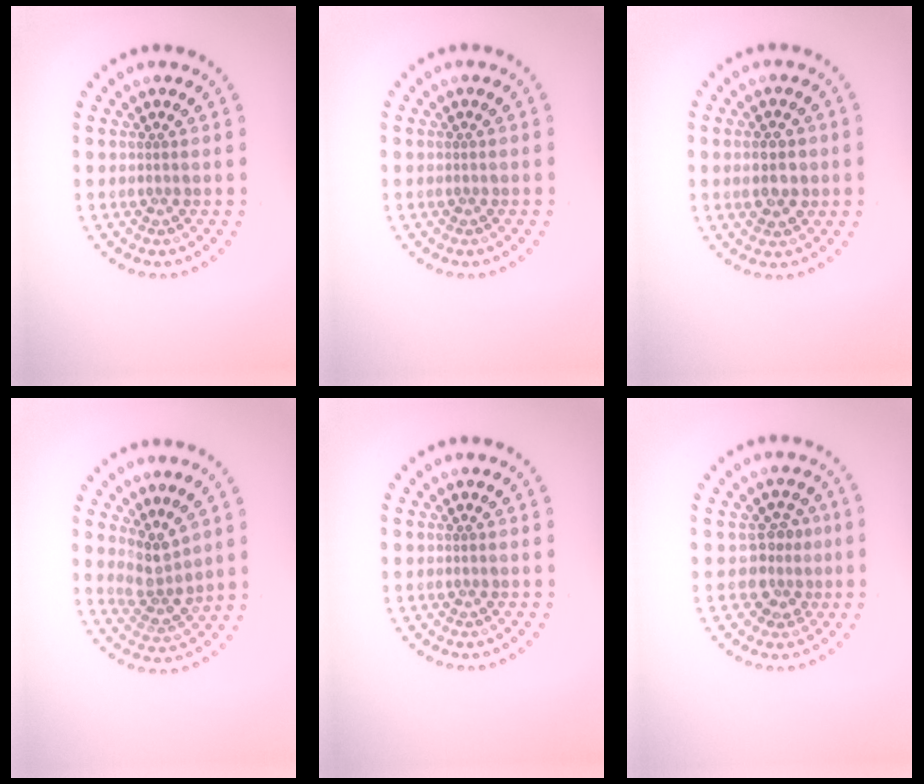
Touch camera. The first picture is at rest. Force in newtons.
{"total": 0.0}
{"total": 3.4, "press": 3.4, "slide": 0.1}
{"total": 2.9, "press": 2.3, "slide": 1.8}
{"total": 0.0}
{"total": 2.6, "press": 1.9, "slide": 1.8}